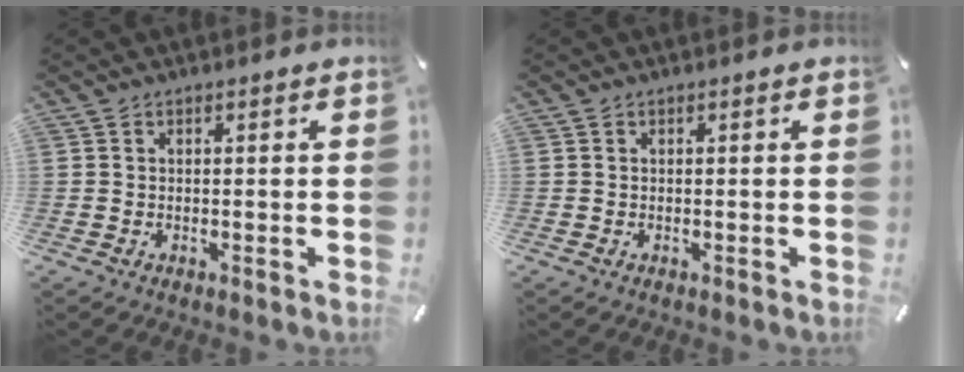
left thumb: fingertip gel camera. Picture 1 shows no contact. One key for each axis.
{"total": 0.0}